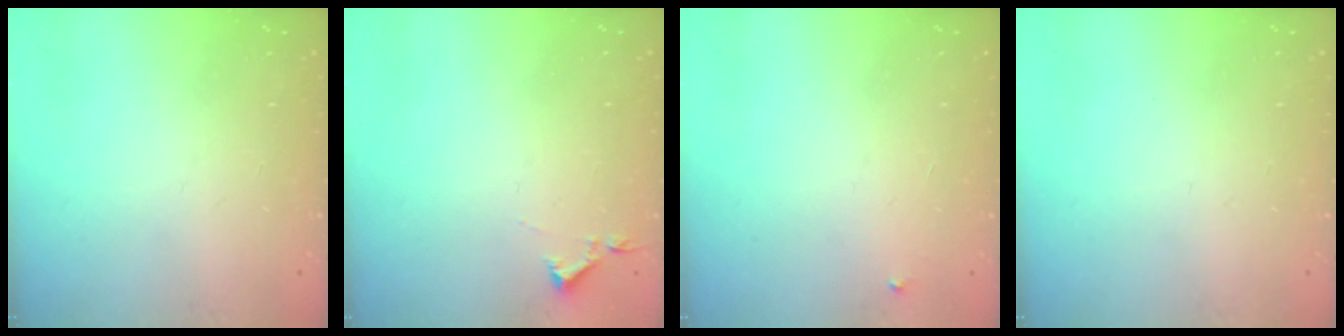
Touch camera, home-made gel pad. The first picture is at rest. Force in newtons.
{"total": 2.9, "press": 2.9, "slide": 0.5}
{"total": 2.1, "press": 2.1, "slide": 0.1}
{"total": 0.0}